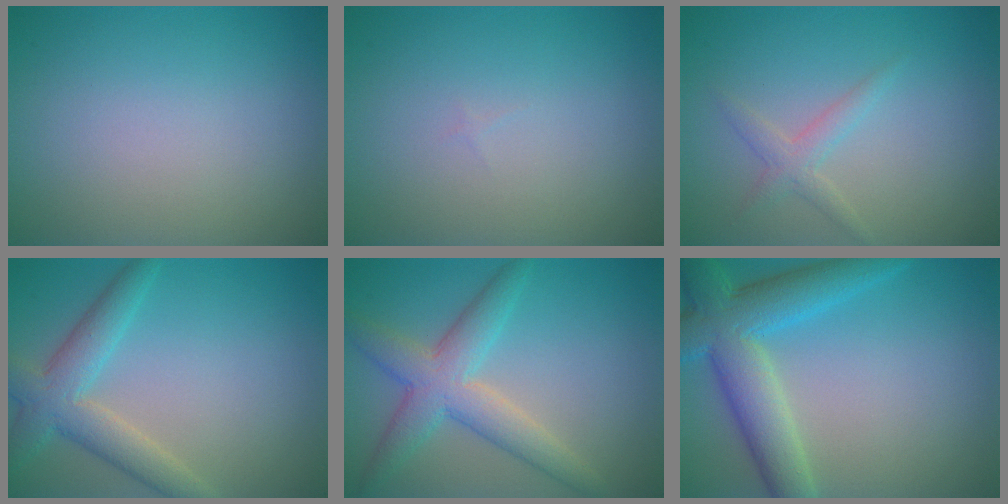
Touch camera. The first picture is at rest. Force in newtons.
{"total": 0.0}
{"total": 1.7, "press": 1.7, "slide": 0.1}
{"total": 4.5, "press": 4.5, "slide": 0.2}
{"total": 5.1, "press": 5.1, "slide": 0.2}
{"total": 7.4, "press": 7.4, "slide": 0.4}